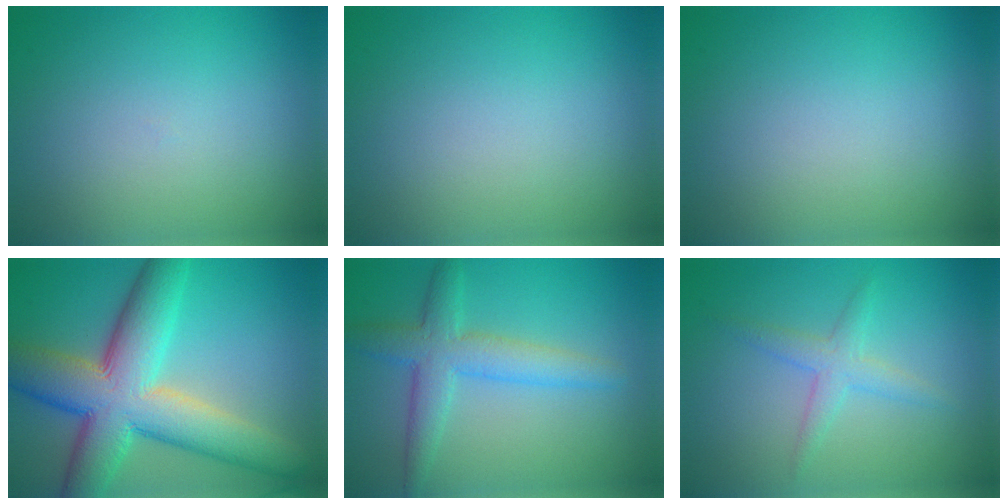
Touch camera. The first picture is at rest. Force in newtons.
{"total": 0.0}
{"total": 0.0}
{"total": 12.0, "press": 12.0, "slide": 0.8}
{"total": 4.5, "press": 4.5, "slide": 0.1}
{"total": 2.2, "press": 2.2, "slide": 0.1}